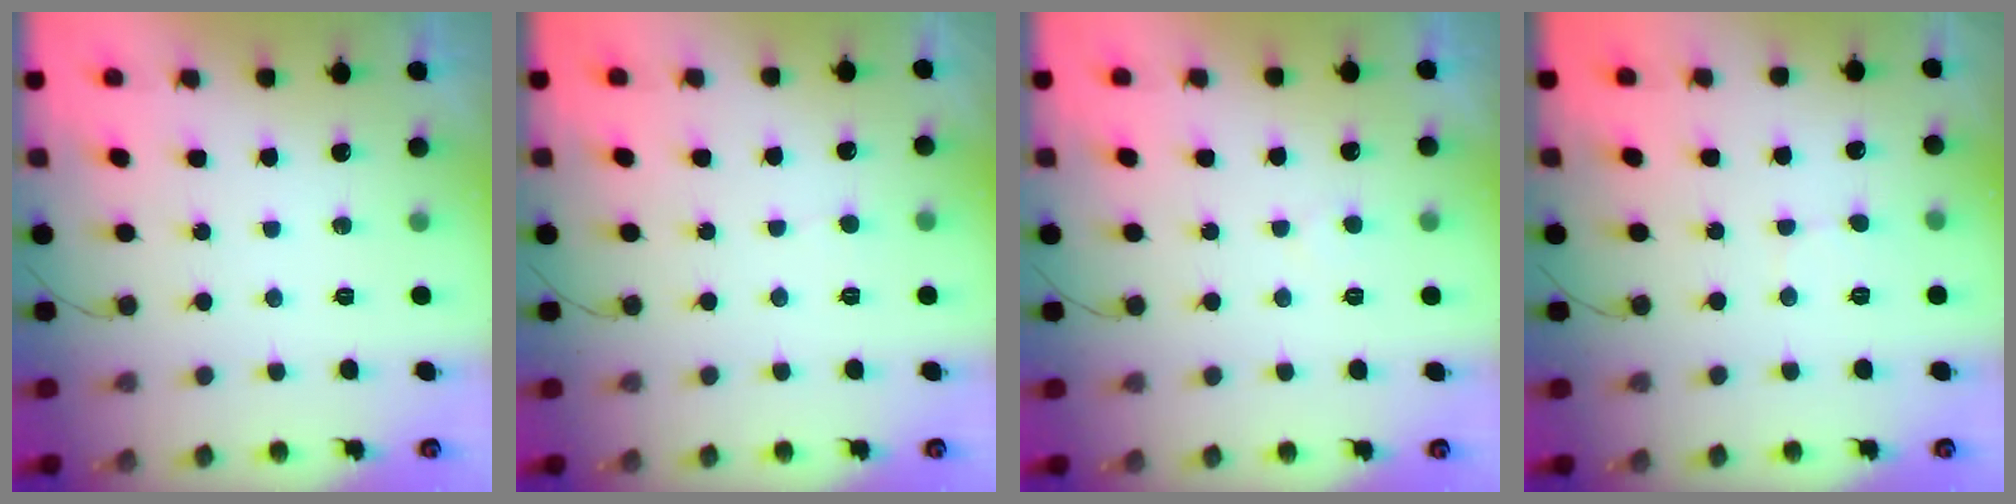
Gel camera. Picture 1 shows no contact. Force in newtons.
{"total": 2.4, "press": 2.4, "slide": 0.3}
{"total": 2.6, "press": 2.6, "slide": 0.2}
{"total": 4.3, "press": 4.3, "slide": 0.4}